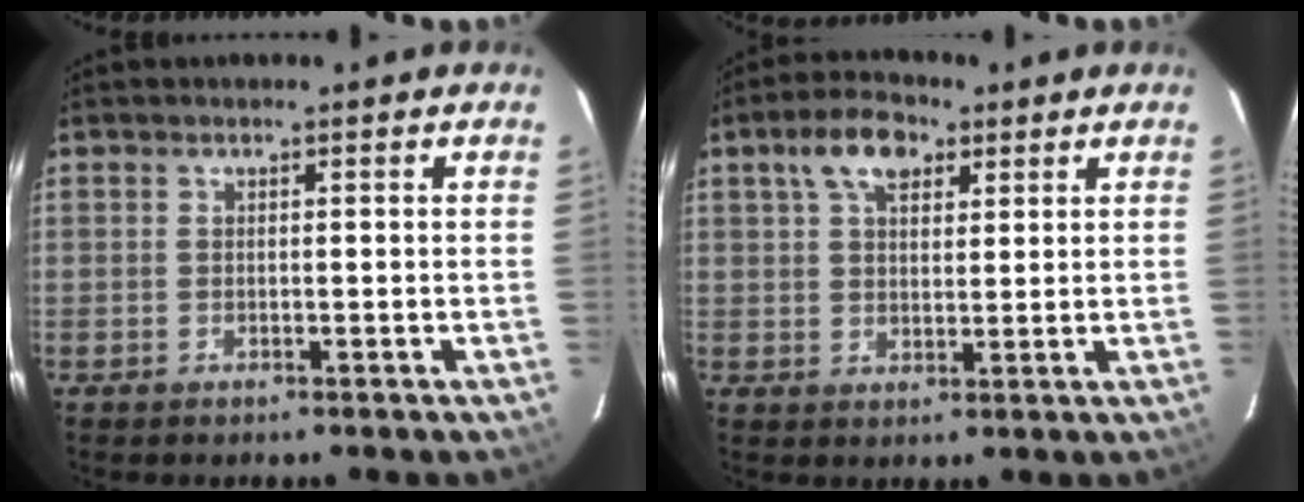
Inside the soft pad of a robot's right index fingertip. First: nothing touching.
{"total": 7.4, "force": [3.7, 4.1, 4.9], "torque": [-0.087, 0.024, 0.065]}